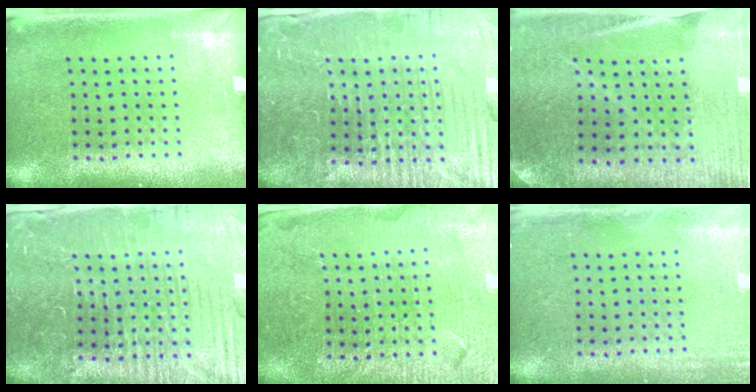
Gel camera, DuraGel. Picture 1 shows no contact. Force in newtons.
{"total": 5.8, "press": 5.3, "slide": 2.3}
{"total": 1.2, "press": 1.2, "slide": 0.1}
{"total": 5.5, "press": 5.0, "slide": 2.1}
{"total": 4.0, "press": 3.8, "slide": 1.0}
{"total": 1.8, "press": 1.8, "slide": 0.2}